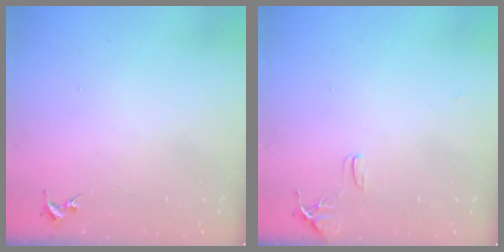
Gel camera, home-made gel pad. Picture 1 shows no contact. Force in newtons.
{"total": 7.7, "press": 7.7, "slide": 0.7}